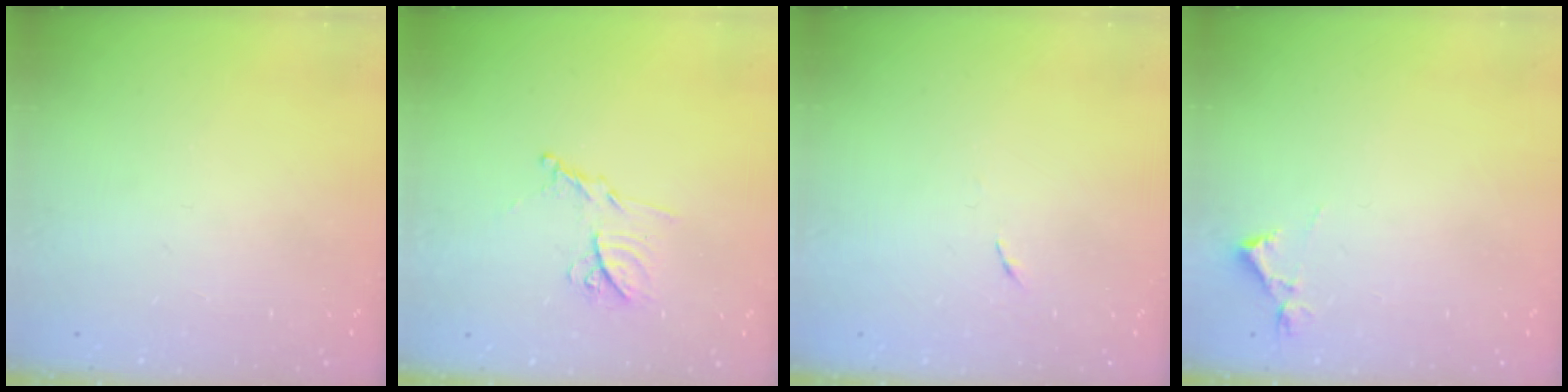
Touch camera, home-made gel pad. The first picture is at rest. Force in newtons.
{"total": 11.0, "press": 11.0, "slide": 0.4}
{"total": 3.2, "press": 3.1, "slide": 0.4}
{"total": 3.4, "press": 3.3, "slide": 0.7}